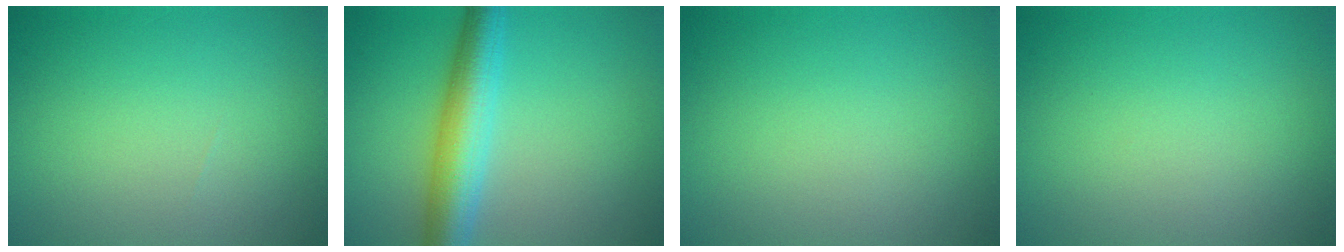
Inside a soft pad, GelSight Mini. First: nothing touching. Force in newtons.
{"total": 5.8, "press": 5.8, "slide": 0.1}
{"total": 0.0}
{"total": 0.0}